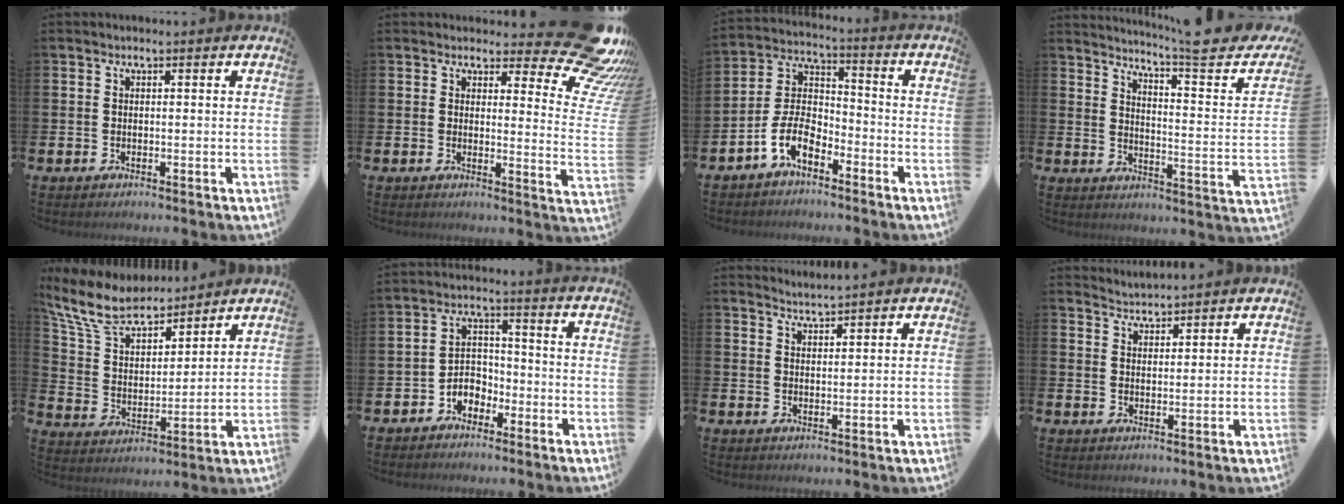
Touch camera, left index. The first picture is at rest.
{"total": 9.8, "force": [7.3, 3.7, 5.4], "torque": [-0.054, -0.062, 0.121]}
{"total": 6.6, "force": [-4.6, 3.3, 3.6], "torque": [-0.097, -0.003, -0.095]}
{"total": 6.4, "force": [5.3, 0.0, 3.6], "torque": [-0.059, -0.055, 0.076]}
{"total": 9.7, "force": [8.6, 3.1, 3.3], "torque": [-0.111, -0.046, 0.158]}
{"total": 3.2, "force": [-2.2, 2.2, 0.6], "torque": [-0.029, 0.002, -0.050]}
{"total": 2.7, "force": [2.7, -0.3, -0.2], "torque": [-0.002, -0.012, 0.050]}
{"total": 3.2, "force": [3.2, 0.0, -0.4], "torque": [-0.001, -0.017, 0.059]}